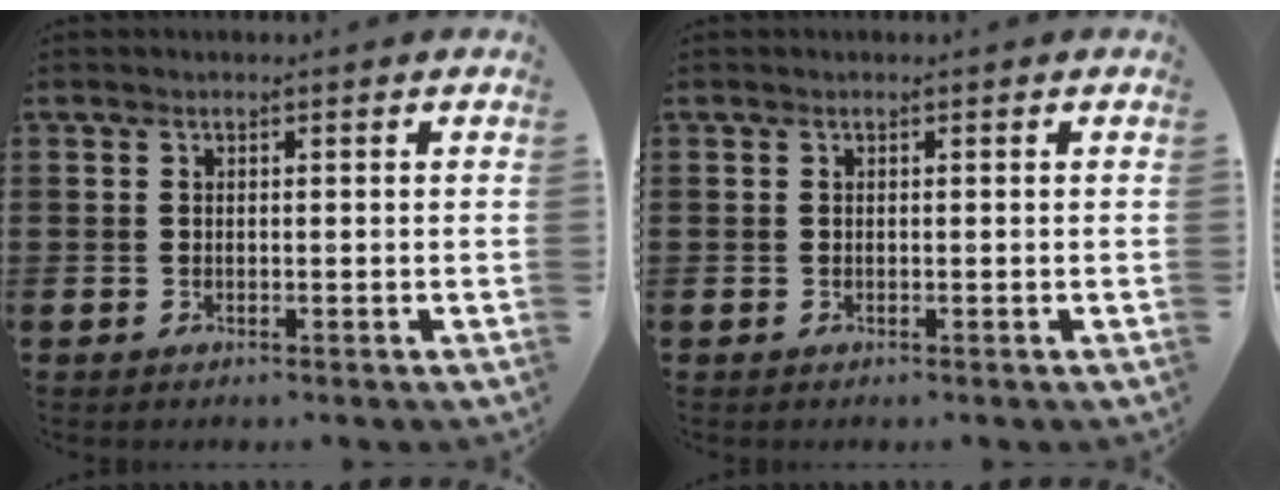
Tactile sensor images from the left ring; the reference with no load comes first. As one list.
[{"total": 0.0}]